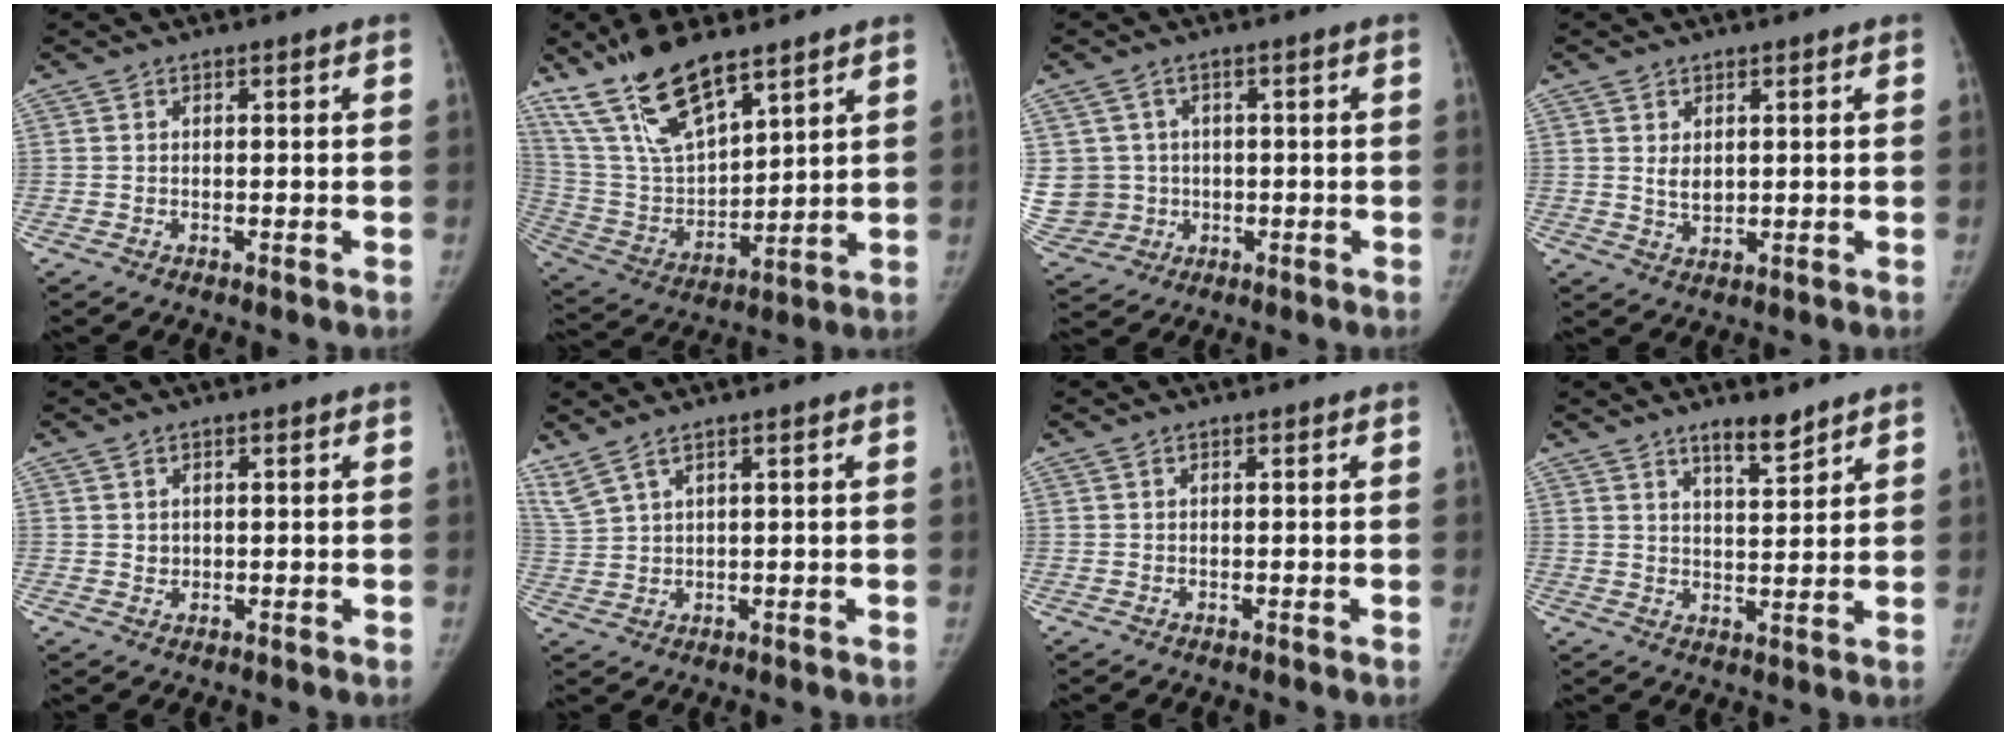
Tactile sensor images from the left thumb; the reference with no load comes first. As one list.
[{"total": 17.4, "force": [12.3, 5.9, 10.7], "torque": [-0.177, -0.052, 0.248]}, {"total": 8.8, "force": [0.1, 8.6, 2.0], "torque": [-0.036, 0.017, 0.019]}, {"total": 3.1, "force": [0.9, 2.0, 2.1], "torque": [-0.027, -0.011, 0.023]}, {"total": 1.3, "force": [0.4, 1.2, 0.4], "torque": [-0.002, -0.002, 0.007]}, {"total": 4.4, "force": [3.5, 0.7, 2.6], "torque": [-0.067, -0.006, 0.083]}, {"total": 0.0}, {"total": 5.2, "force": [4.2, 1.2, 2.8], "torque": [-0.029, -0.036, 0.068]}]